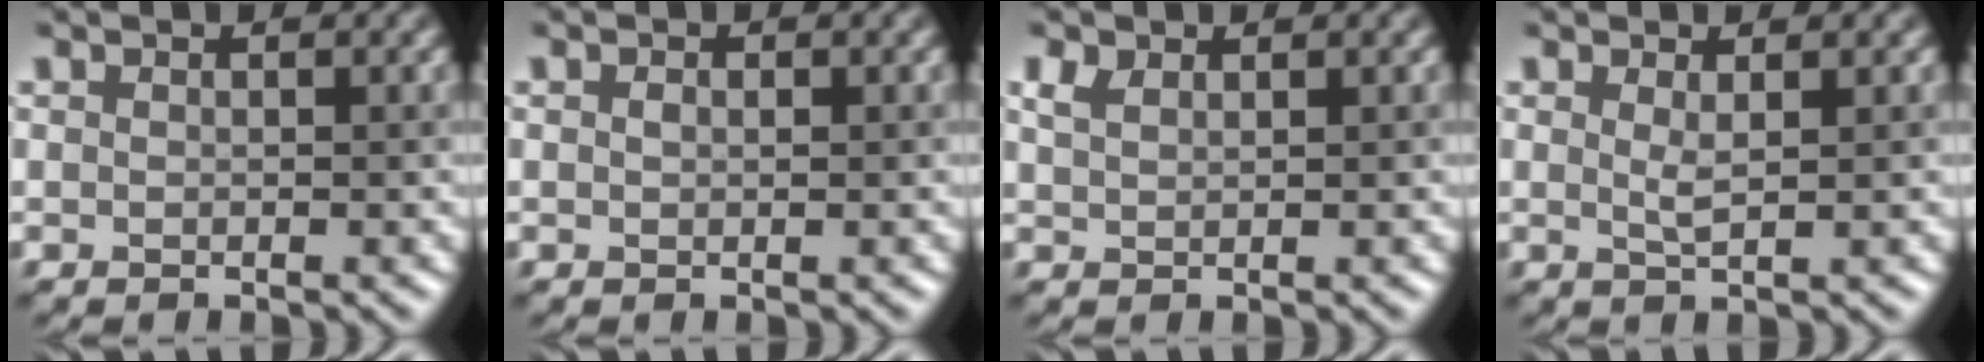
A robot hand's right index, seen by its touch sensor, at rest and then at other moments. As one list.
[{"total": 0.6, "force": [0.1, 0.4, 0.5], "torque": [-0.011, 0.001, 0.001]}, {"total": 1.4, "force": [1.1, 0.6, 0.7], "torque": [-0.021, 0.005, 0.026]}, {"total": 1.3, "force": [0.5, 0.2, 1.2], "torque": [-0.023, -0.004, 0.007]}]